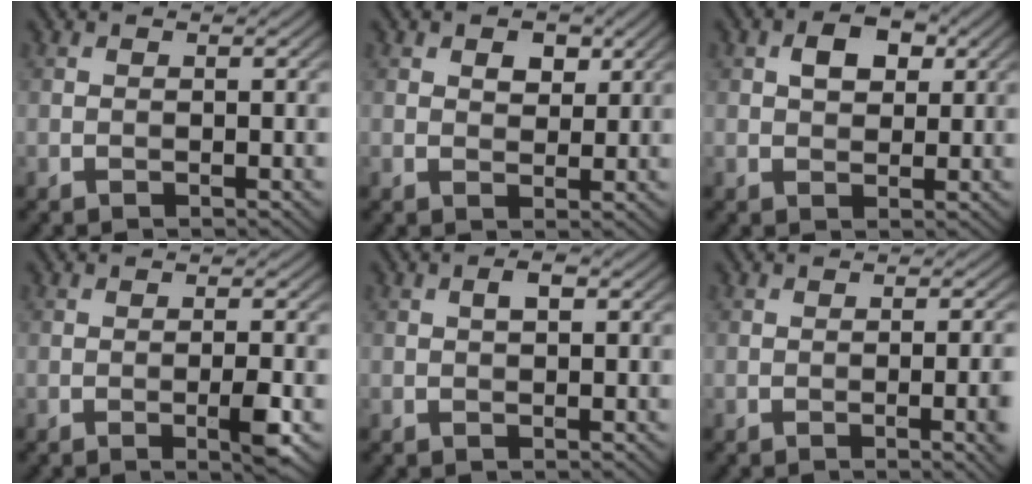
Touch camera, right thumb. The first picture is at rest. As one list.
[{"total": 2.8, "force": [1.3, 1.8, 1.7], "torque": [-0.027, -0.002, 0.023]}, {"total": 3.8, "force": [1.3, 2.5, 2.5], "torque": [-0.047, 0.006, 0.020]}, {"total": 2.9, "force": [-1.0, 0.2, 2.7], "torque": [-0.044, 0.003, -0.018]}, {"total": 1.5, "force": [0.4, 0.6, 1.3], "torque": [-0.023, 0.002, 0.004]}, {"total": 4.1, "force": [-0.9, 0.8, 3.9], "torque": [-0.054, 0.002, -0.013]}]